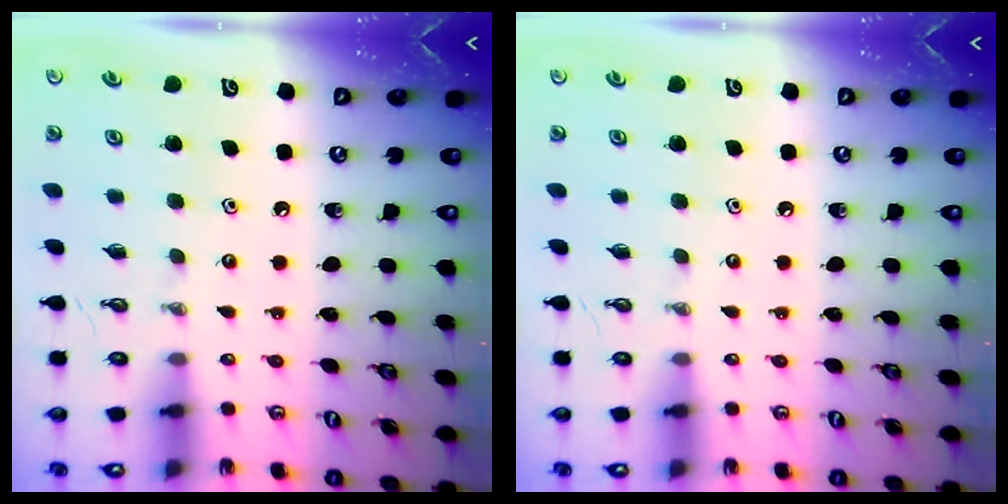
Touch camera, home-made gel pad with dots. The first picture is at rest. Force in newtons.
{"total": 0.0}